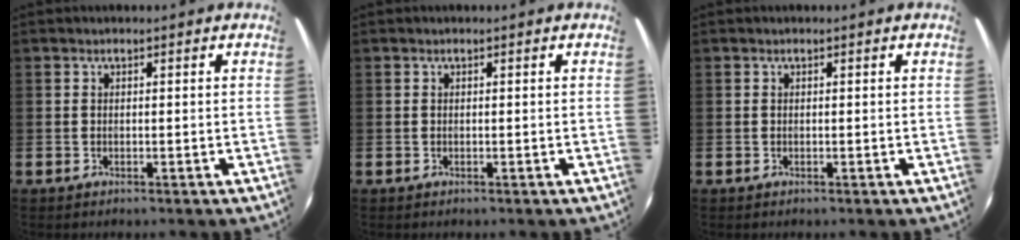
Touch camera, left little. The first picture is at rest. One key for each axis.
{"total": 0.0}
{"total": 0.0}